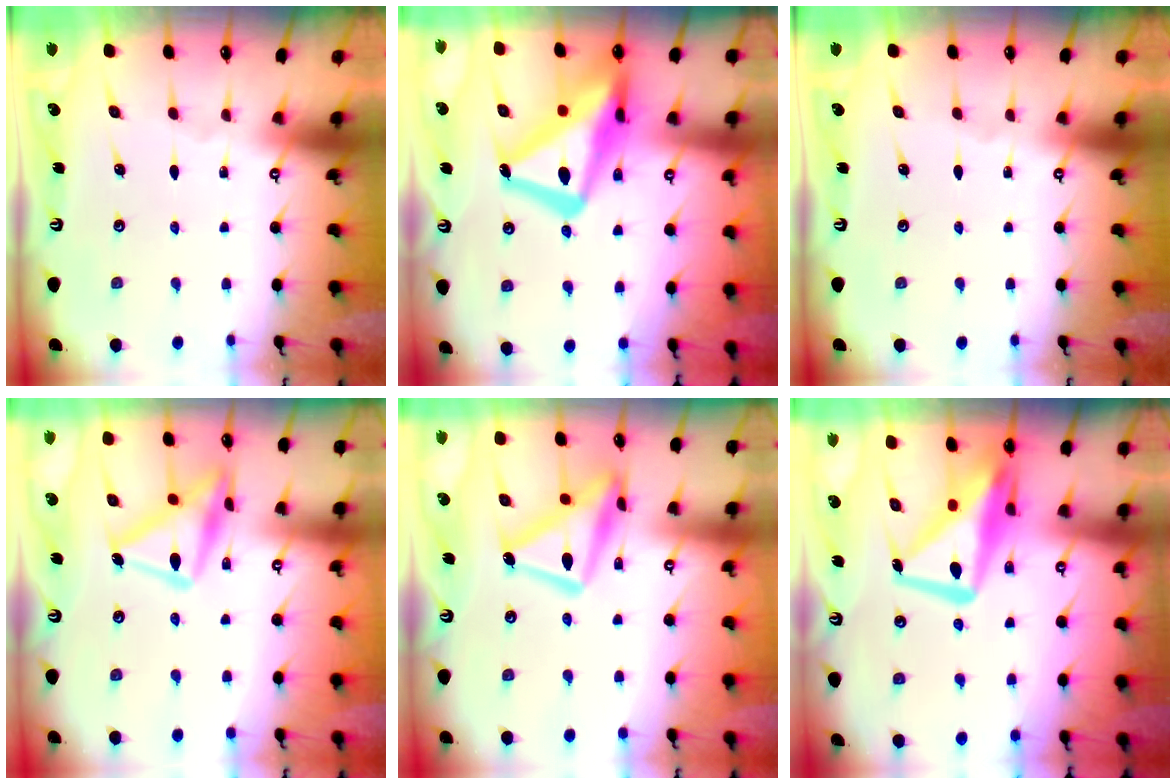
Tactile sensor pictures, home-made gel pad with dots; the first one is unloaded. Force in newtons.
{"total": 20.3, "press": 20.2, "slide": 1.8}
{"total": 0.0}
{"total": 17.0, "press": 16.9, "slide": 0.9}
{"total": 15.1, "press": 15.0, "slide": 1.3}
{"total": 14.9, "press": 14.9, "slide": 1.4}